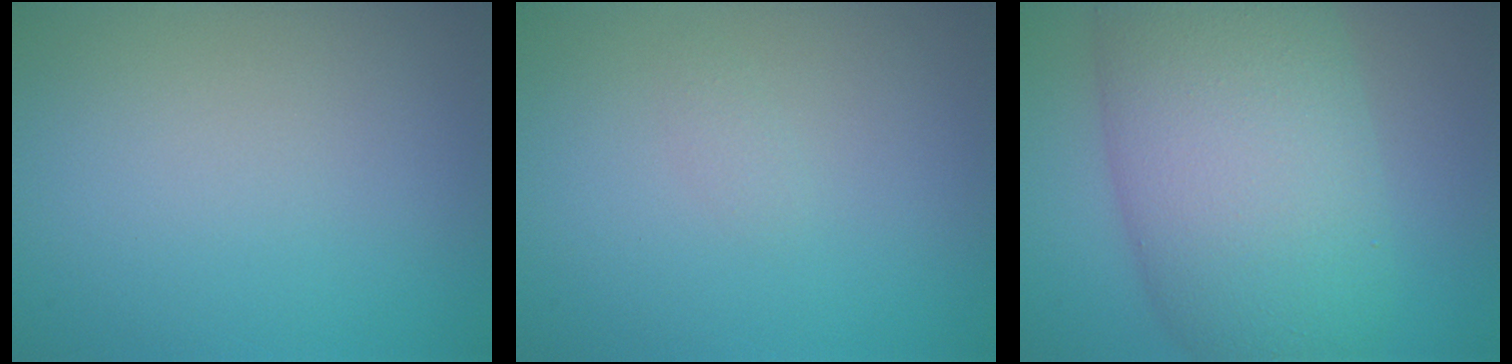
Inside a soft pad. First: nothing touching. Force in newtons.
{"total": 0.6, "press": 0.6, "slide": 0.1}
{"total": 13.4, "press": 13.4, "slide": 0.7}